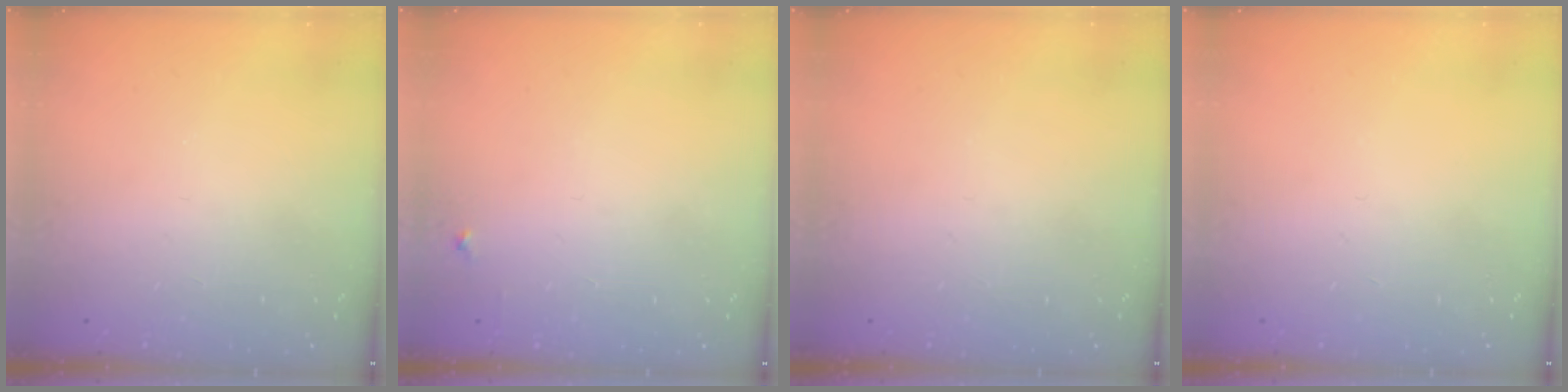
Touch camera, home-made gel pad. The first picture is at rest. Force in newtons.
{"total": 4.1, "press": 4.1, "slide": 0.6}
{"total": 0.0}
{"total": 0.0}